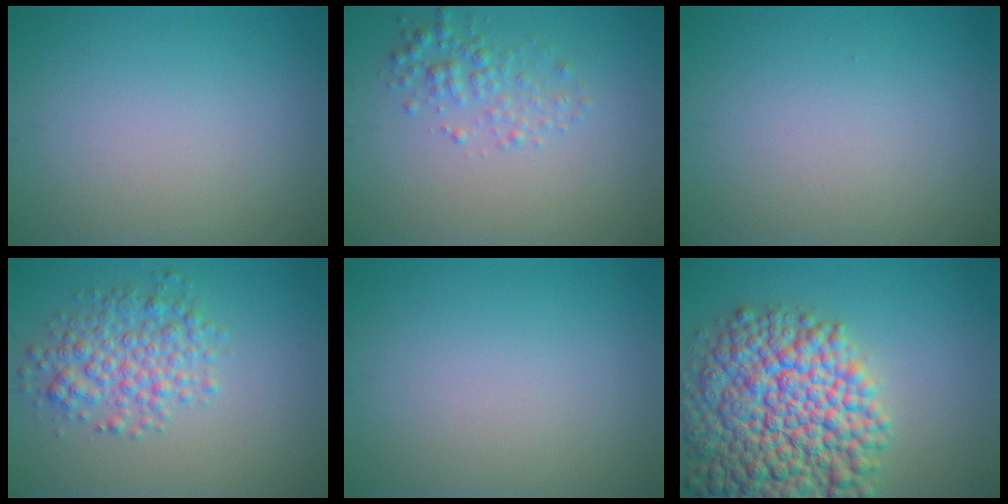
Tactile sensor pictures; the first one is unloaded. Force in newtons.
{"total": 2.3, "press": 2.3, "slide": 0.1}
{"total": 0.0}
{"total": 4.2, "press": 4.2, "slide": 0.0}
{"total": 0.0}
{"total": 14.1, "press": 14.1, "slide": 0.6}